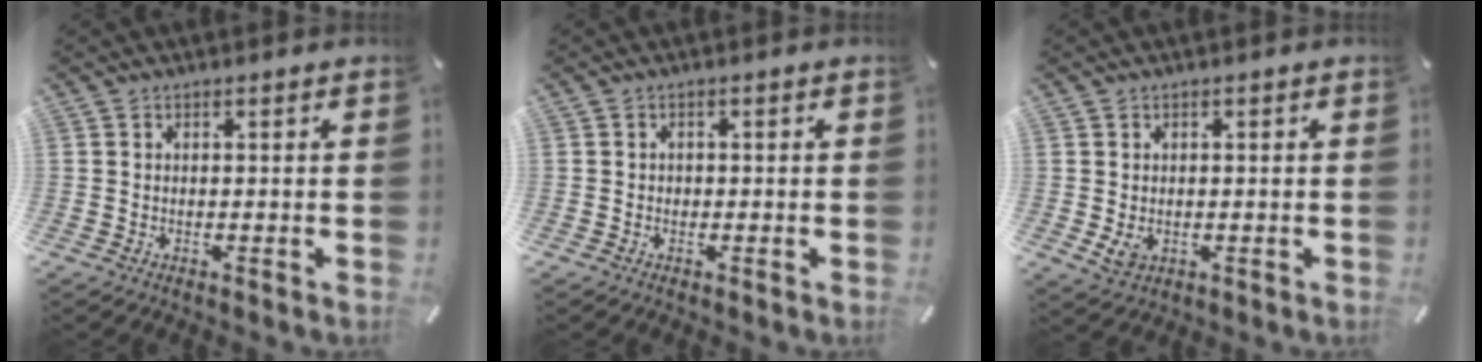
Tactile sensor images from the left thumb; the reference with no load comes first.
{"total": 1.1, "force": [-0.4, 0.9, 0.2], "torque": [-0.004, 0.004, -0.012]}
{"total": 3.2, "force": [-0.4, 2.7, 1.7], "torque": [-0.033, -0.004, -0.008]}